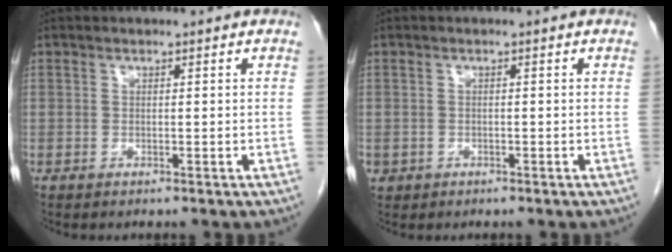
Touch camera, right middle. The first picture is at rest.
{"total": 1.4, "force": [-0.6, 1.3, 0.3], "torque": [-0.006, 0.004, -0.004]}